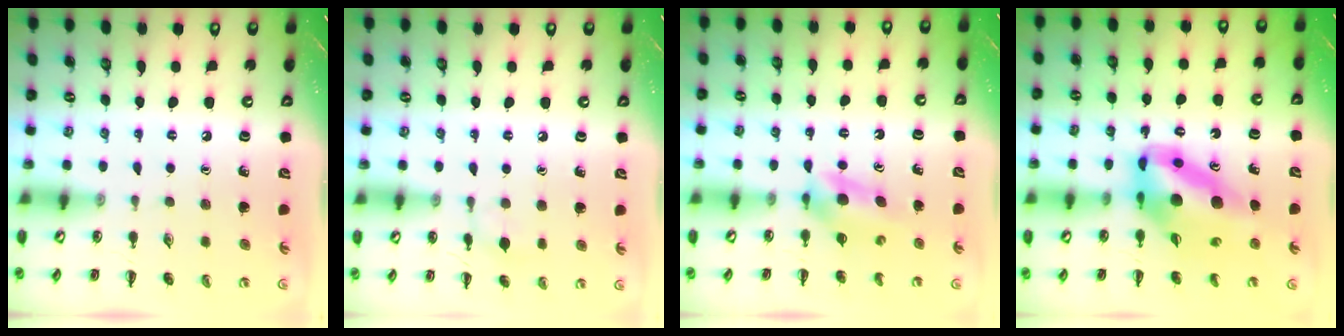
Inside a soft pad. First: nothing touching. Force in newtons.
{"total": 5.9, "press": 5.7, "slide": 1.5}
{"total": 3.9, "press": 3.7, "slide": 0.9}
{"total": 11.8, "press": 11.2, "slide": 3.6}